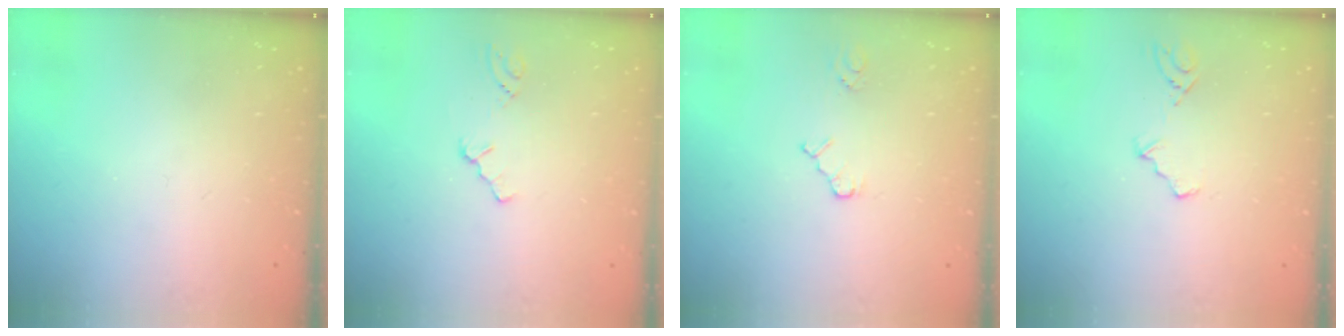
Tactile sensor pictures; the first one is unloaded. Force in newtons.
{"total": 0.0}
{"total": 2.6, "press": 2.6, "slide": 0.4}
{"total": 3.9, "press": 3.7, "slide": 1.1}